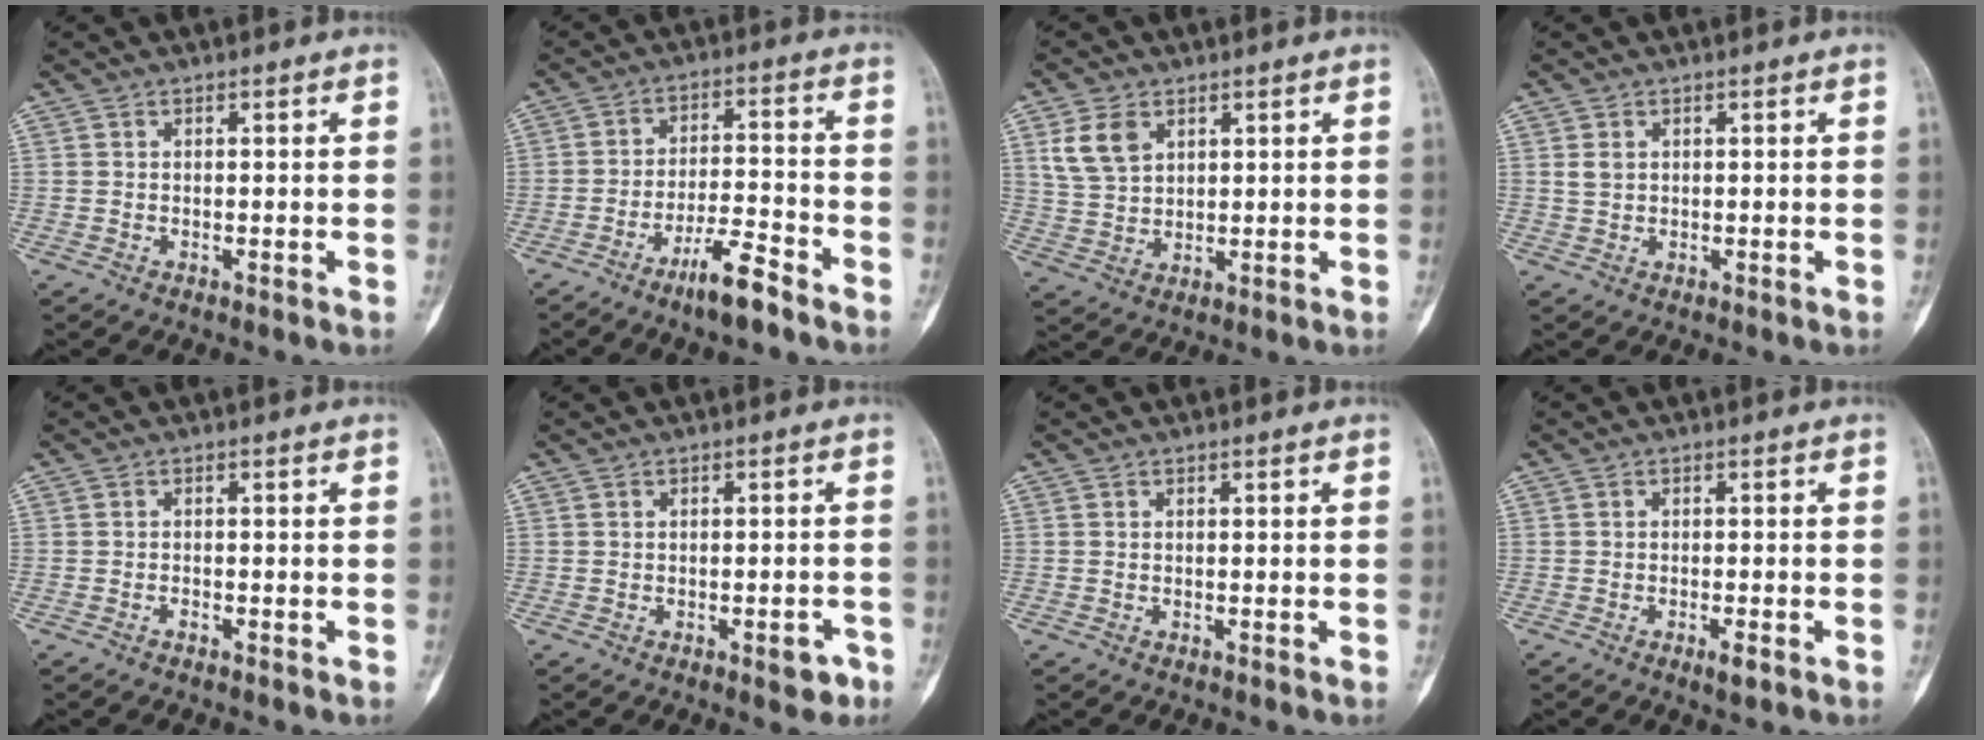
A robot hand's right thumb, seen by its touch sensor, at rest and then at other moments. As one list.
[{"total": 7.9, "force": [-5.7, 1.4, 5.2], "torque": [-0.093, 0.042, -0.101]}, {"total": 7.1, "force": [3.2, 4.7, 4.2], "torque": [-0.071, -0.006, 0.071]}, {"total": 1.7, "force": [0.5, 1.3, 1.0], "torque": [-0.017, 0.000, 0.015]}, {"total": 0.6, "force": [-0.5, 0.3, 0.3], "torque": [-0.005, 0.004, -0.009]}, {"total": 3.3, "force": [-1.8, 1.4, 2.4], "torque": [-0.015, 0.011, -0.019]}, {"total": 0.0}, {"total": 1.9, "force": [-1.0, 0.5, 1.6], "torque": [-0.024, -0.001, -0.018]}]